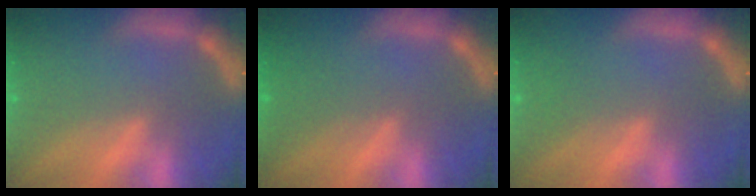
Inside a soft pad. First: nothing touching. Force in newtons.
{"total": 2.0}
{"total": 1.0}